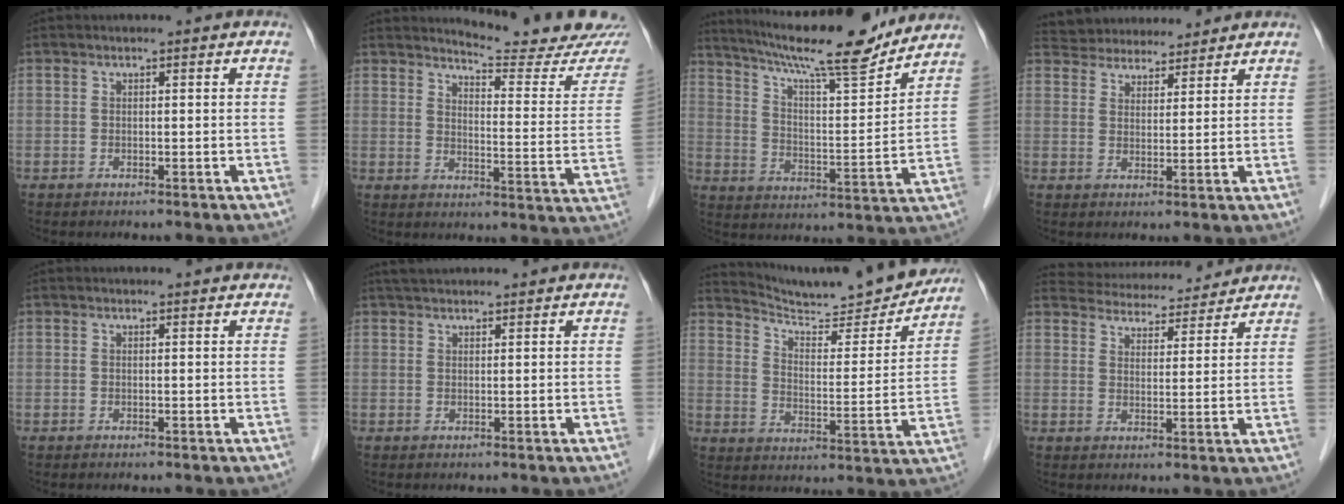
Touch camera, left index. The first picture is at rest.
{"total": 16.0, "force": [15.5, 0.1, 3.6], "torque": [-0.045, -0.107, 0.175]}
{"total": 18.9, "force": [16.7, 1.3, 8.8], "torque": [-0.151, -0.003, 0.256]}
{"total": 9.5, "force": [8.9, 2.7, 1.8], "torque": [-0.025, 0.022, 0.139]}
{"total": 2.1, "force": [2.0, 0.2, 0.4], "torque": [-0.011, 0.002, 0.016]}
{"total": 4.5, "force": [4.1, 0.8, 1.7], "torque": [-0.024, 0.034, 0.065]}
{"total": 19.9, "force": [18.7, 1.6, 6.7], "torque": [-0.105, -0.047, 0.258]}
{"total": 12.5, "force": [12.0, 2.7, 2.3], "torque": [-0.027, 0.017, 0.163]}